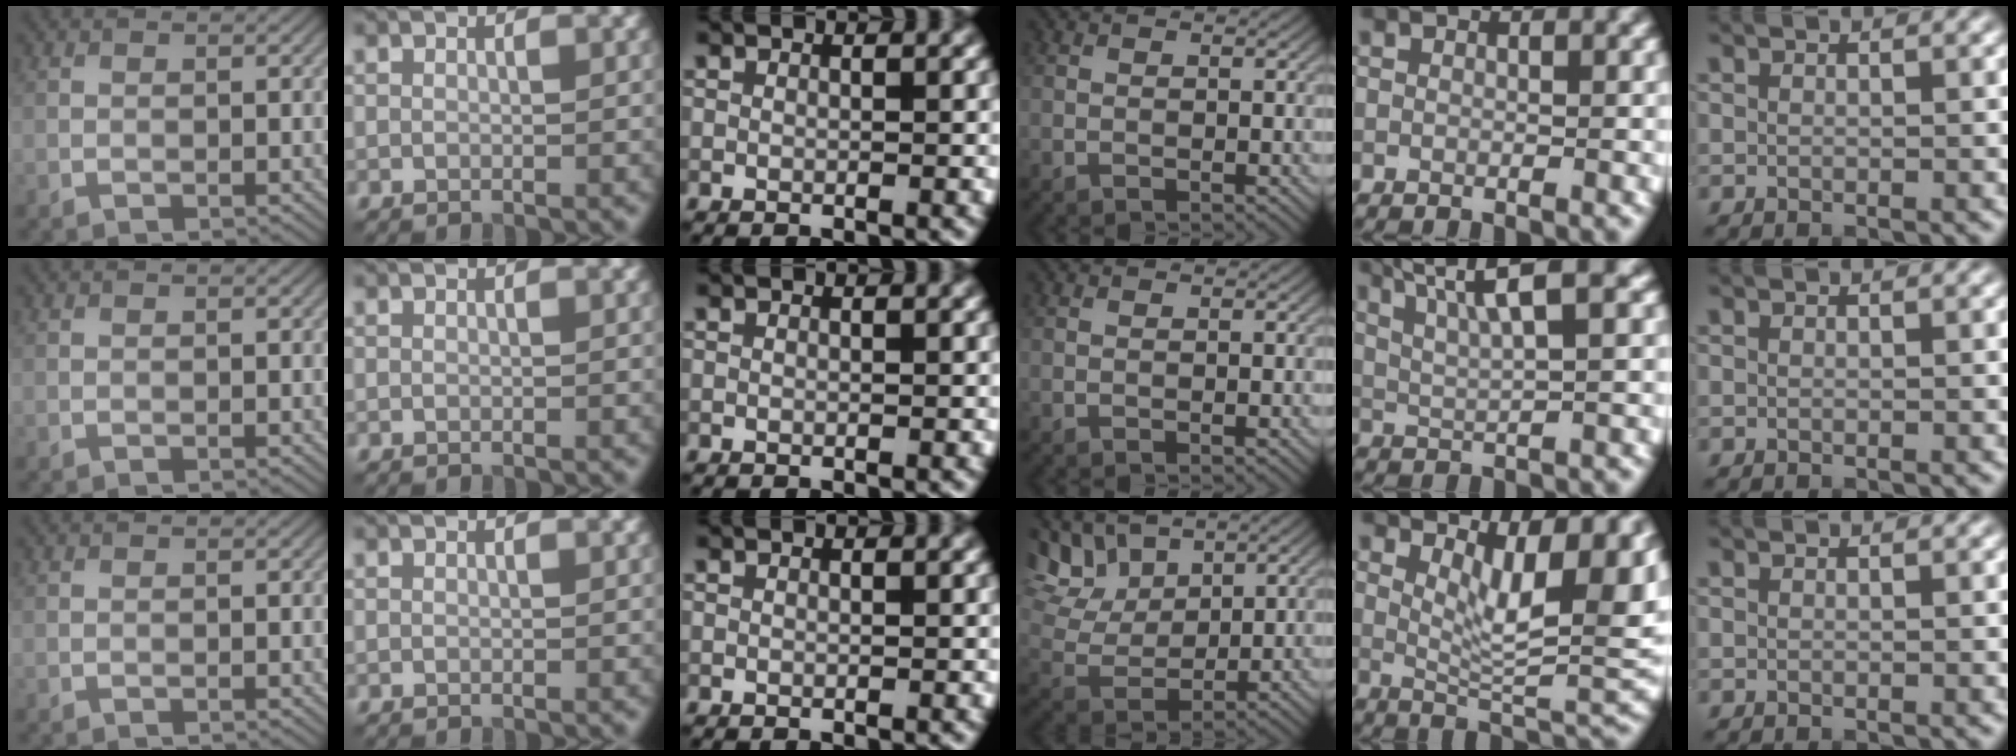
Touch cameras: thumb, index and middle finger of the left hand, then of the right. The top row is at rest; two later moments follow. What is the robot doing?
{"motion": "lift_and_place", "object": "calculator"}